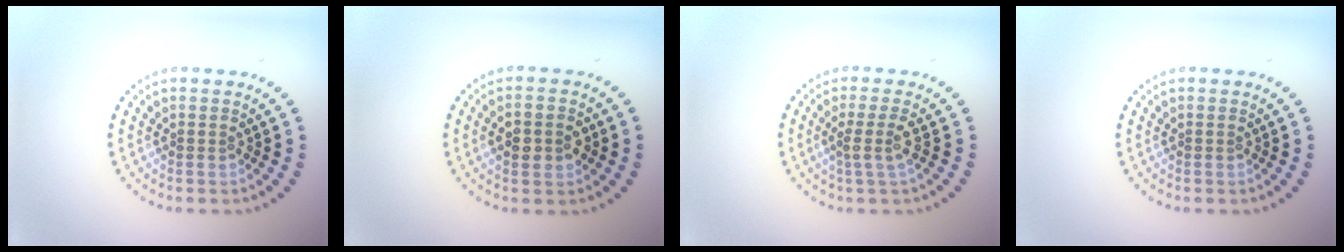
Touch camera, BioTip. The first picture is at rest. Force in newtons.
{"total": 3.6, "press": 3.6, "slide": 0.2}
{"total": 2.0, "press": 1.4, "slide": 1.4}
{"total": 0.0}